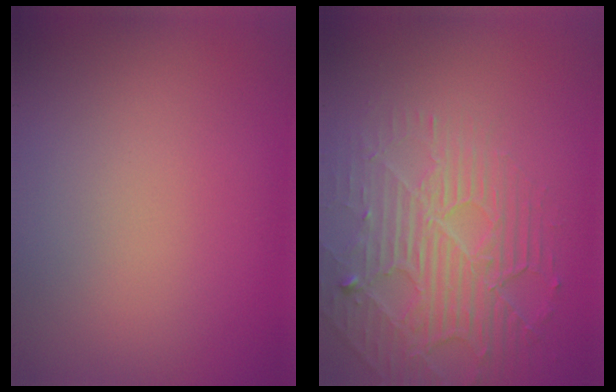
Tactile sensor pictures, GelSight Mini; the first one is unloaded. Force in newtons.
{"total": 4.2, "press": 3.8, "slide": 1.6}